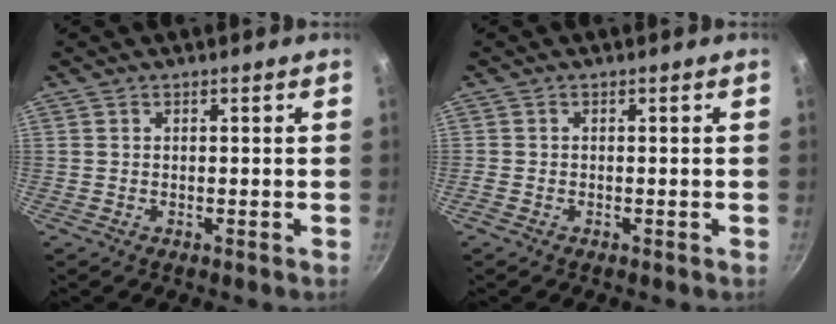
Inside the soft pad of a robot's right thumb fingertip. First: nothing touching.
{"total": 0.6, "force": [-0.5, 0.3, 0.4], "torque": [-0.012, 0.003, -0.012]}